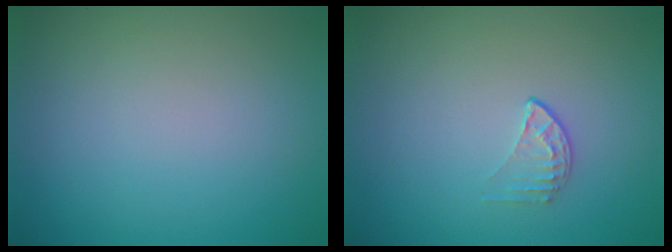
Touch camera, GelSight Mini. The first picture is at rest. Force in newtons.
{"total": 1.1, "press": 0.7, "slide": 0.9}